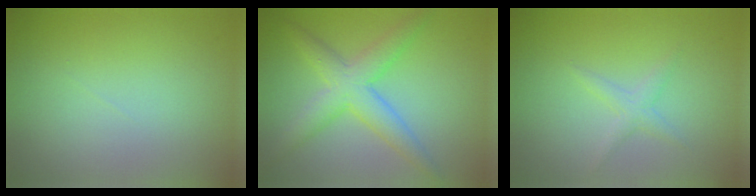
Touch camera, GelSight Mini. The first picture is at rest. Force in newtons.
{"total": 4.7, "press": 4.7, "slide": 0.2}
{"total": 1.3, "press": 1.3, "slide": 0.1}